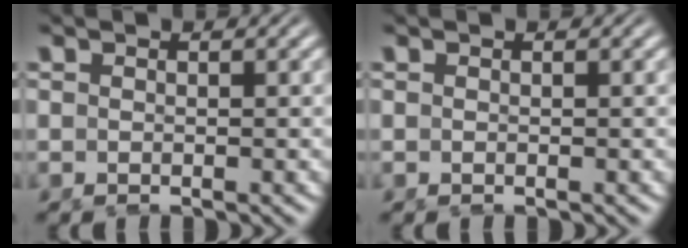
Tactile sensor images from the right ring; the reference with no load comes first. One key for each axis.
{"total": 0.0}